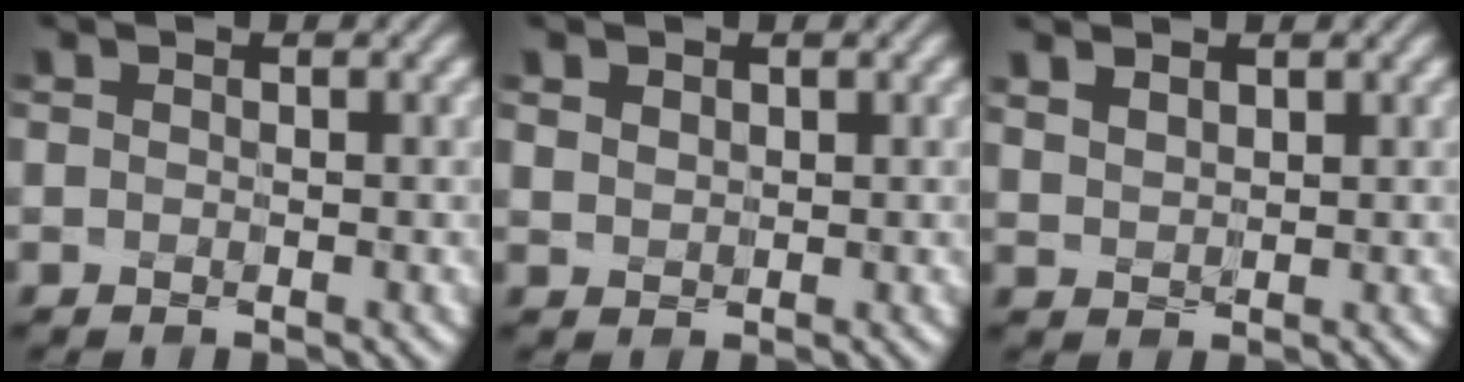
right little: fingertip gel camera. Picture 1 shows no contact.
{"total": 2.3, "force": [1.3, 1.7, 1.0], "torque": [-0.031, 0.013, 0.018]}
{"total": 2.9, "force": [1.8, 1.8, 1.4], "torque": [-0.040, 0.018, 0.028]}